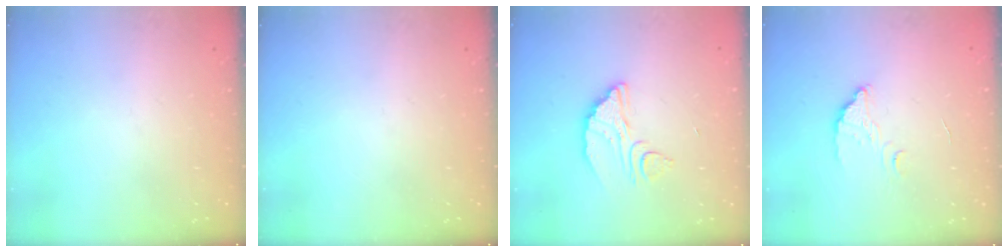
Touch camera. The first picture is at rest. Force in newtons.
{"total": 0.0}
{"total": 7.4, "press": 7.3, "slide": 0.7}
{"total": 3.6, "press": 3.6, "slide": 0.2}